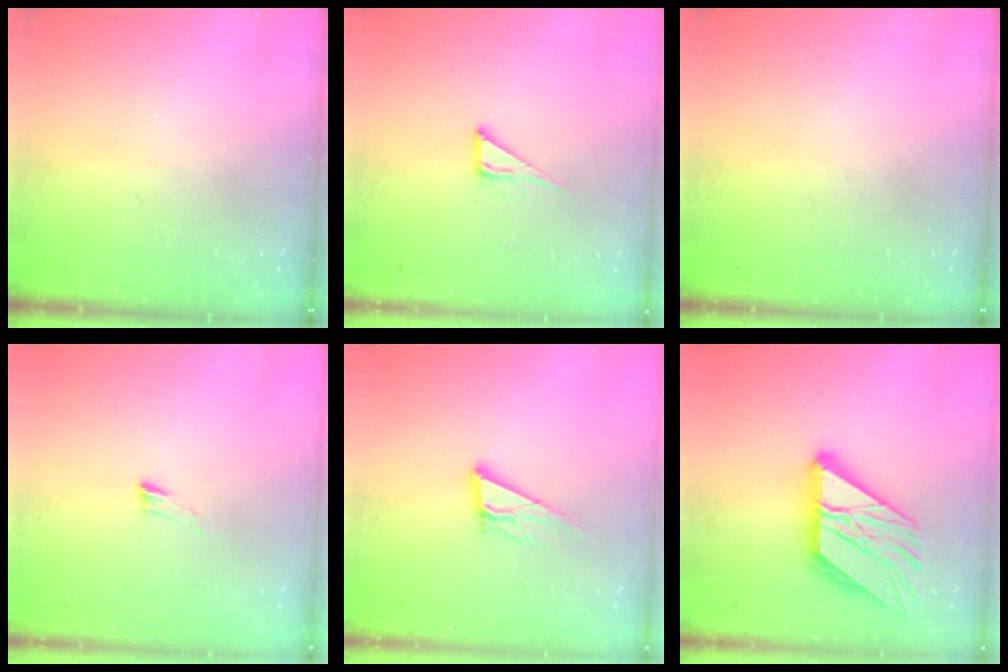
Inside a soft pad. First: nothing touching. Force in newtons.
{"total": 6.0, "press": 6.0, "slide": 0.4}
{"total": 0.0}
{"total": 6.3, "press": 6.2, "slide": 1.0}
{"total": 11.5, "press": 11.2, "slide": 2.6}
{"total": 18.6, "press": 18.5, "slide": 2.2}